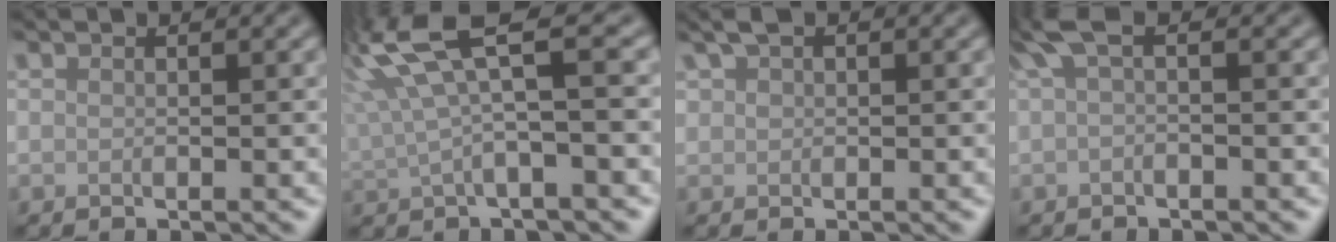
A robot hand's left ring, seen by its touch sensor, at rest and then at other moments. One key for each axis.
{"total": 7.5, "fx": 3.5, "fy": 1.5, "fz": 6.4, "tx": -0.137, "ty": 0.017, "tz": 0.064}
{"total": 2.0, "fx": 1.0, "fy": 1.3, "fz": 1.2, "tx": -0.021, "ty": 0.006, "tz": 0.016}
{"total": 2.4, "fx": 0.5, "fy": 0.6, "fz": 2.2, "tx": -0.042, "ty": 0.006, "tz": 0.004}